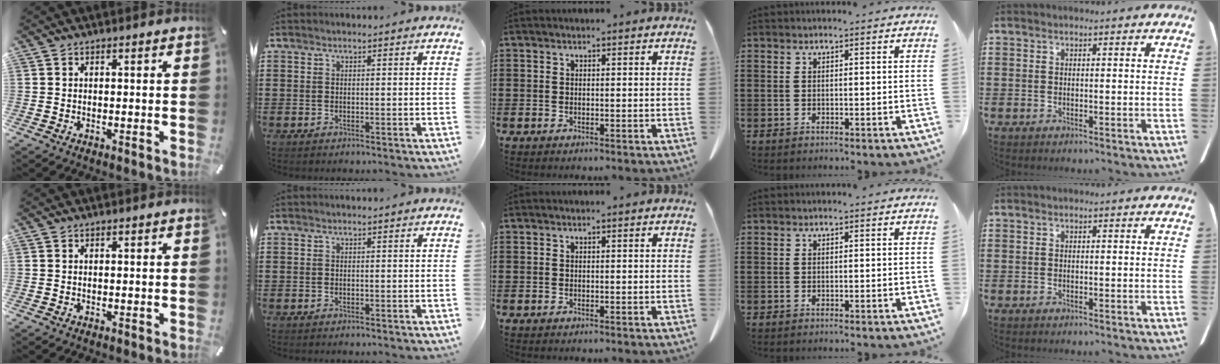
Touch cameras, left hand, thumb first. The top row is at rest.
{}